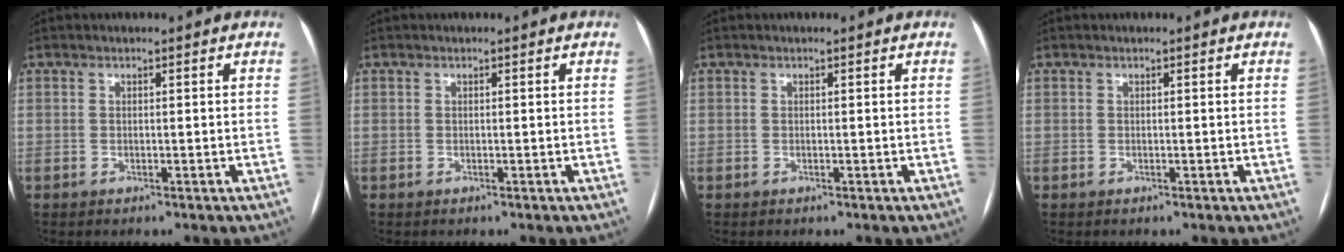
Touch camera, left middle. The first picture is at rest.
{"total": 0.0}
{"total": 0.0}
{"total": 0.0}